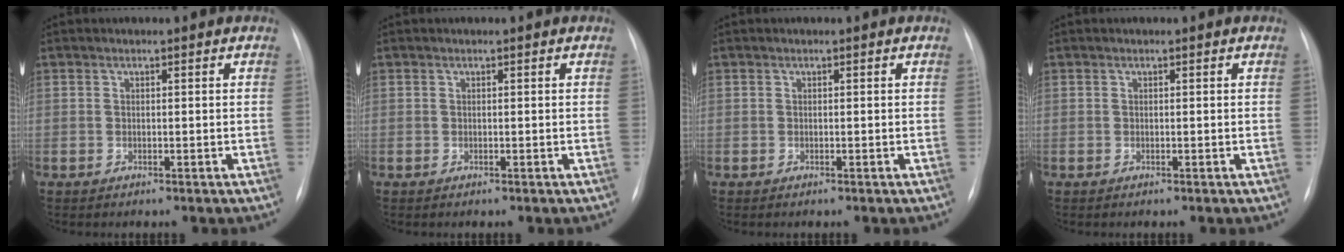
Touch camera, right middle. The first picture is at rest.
{"total": 0.0}
{"total": 0.0}
{"total": 0.0}